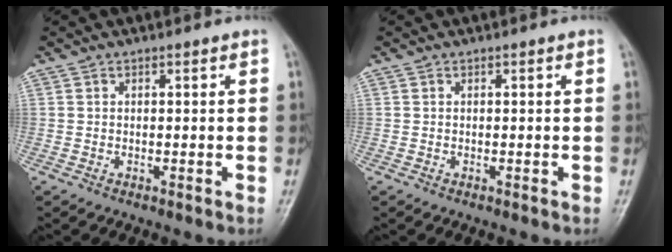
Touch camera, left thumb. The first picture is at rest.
{"total": 0.0}